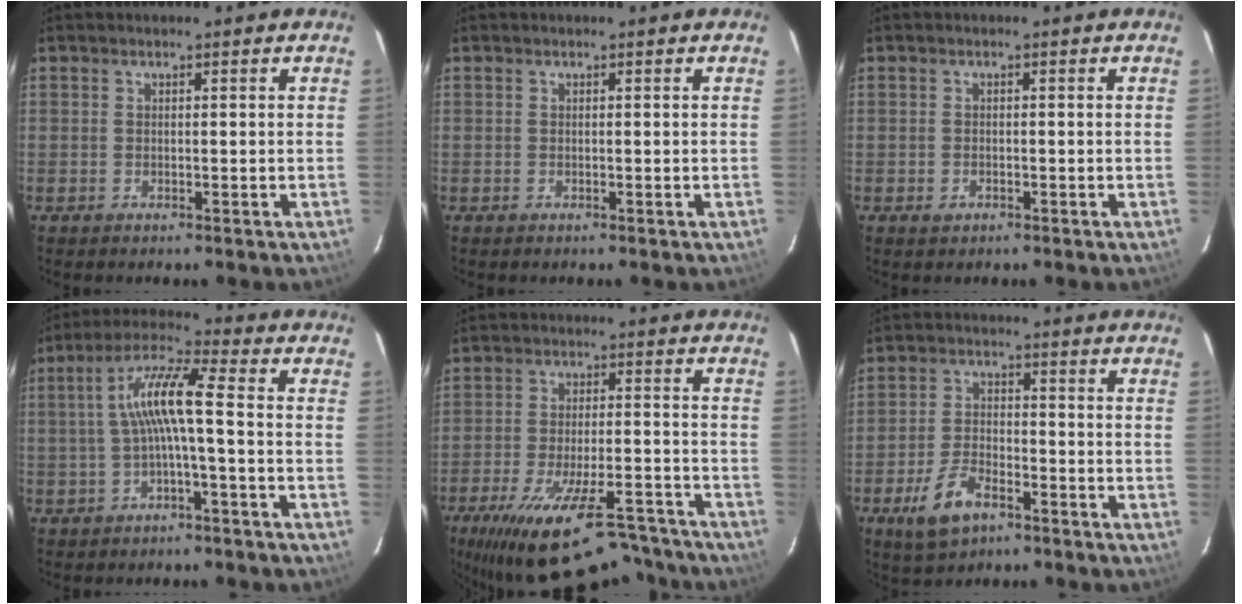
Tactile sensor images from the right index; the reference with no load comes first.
{"total": 0.0}
{"total": 1.3, "force": [-0.7, 1.0, 0.6], "torque": [-0.008, 0.000, -0.009]}
{"total": 8.3, "force": [-1.1, 0.6, 8.3], "torque": [-0.175, 0.021, -0.018]}
{"total": 23.0, "force": [-18.5, 6.9, 11.8], "torque": [-0.221, -0.027, -0.267]}
{"total": 8.5, "force": [-5.0, 4.0, 5.6], "torque": [-0.128, -0.002, -0.090]}